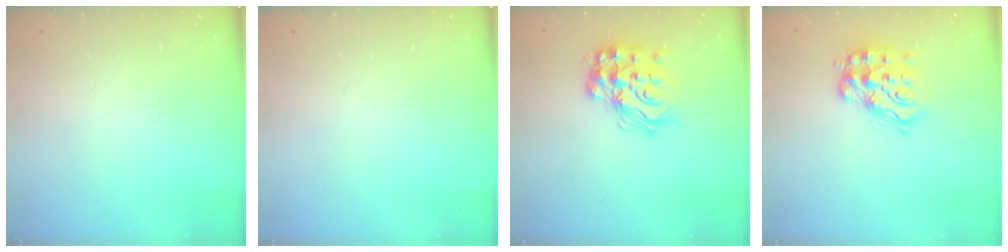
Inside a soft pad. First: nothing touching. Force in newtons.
{"total": 0.0}
{"total": 19.6, "press": 19.5, "slide": 1.4}
{"total": 14.8, "press": 14.8, "slide": 1.0}